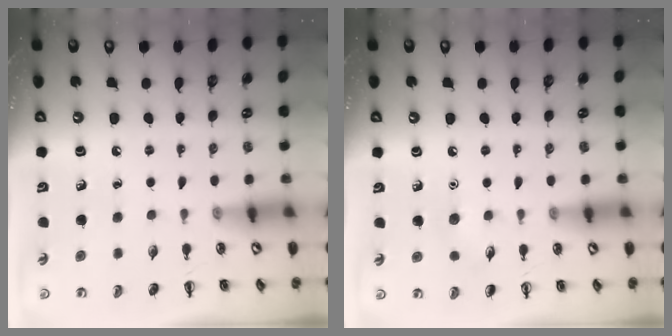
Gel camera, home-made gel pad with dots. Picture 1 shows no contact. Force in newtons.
{"total": 4.9, "press": 4.7, "slide": 1.5}